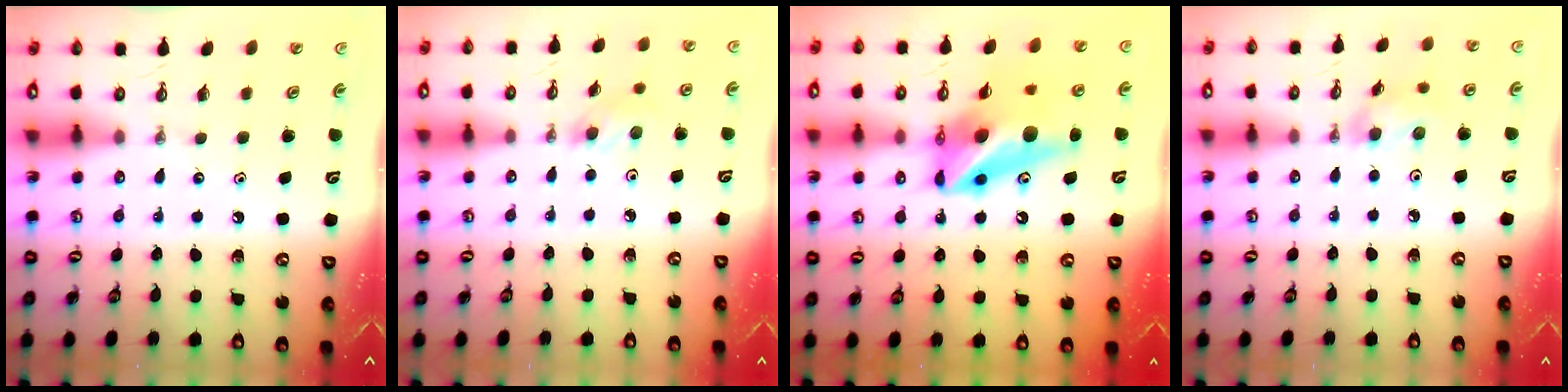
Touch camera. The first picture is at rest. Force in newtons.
{"total": 4.3, "press": 4.3, "slide": 0.7}
{"total": 14.1, "press": 13.9, "slide": 2.0}
{"total": 7.8, "press": 7.3, "slide": 2.8}